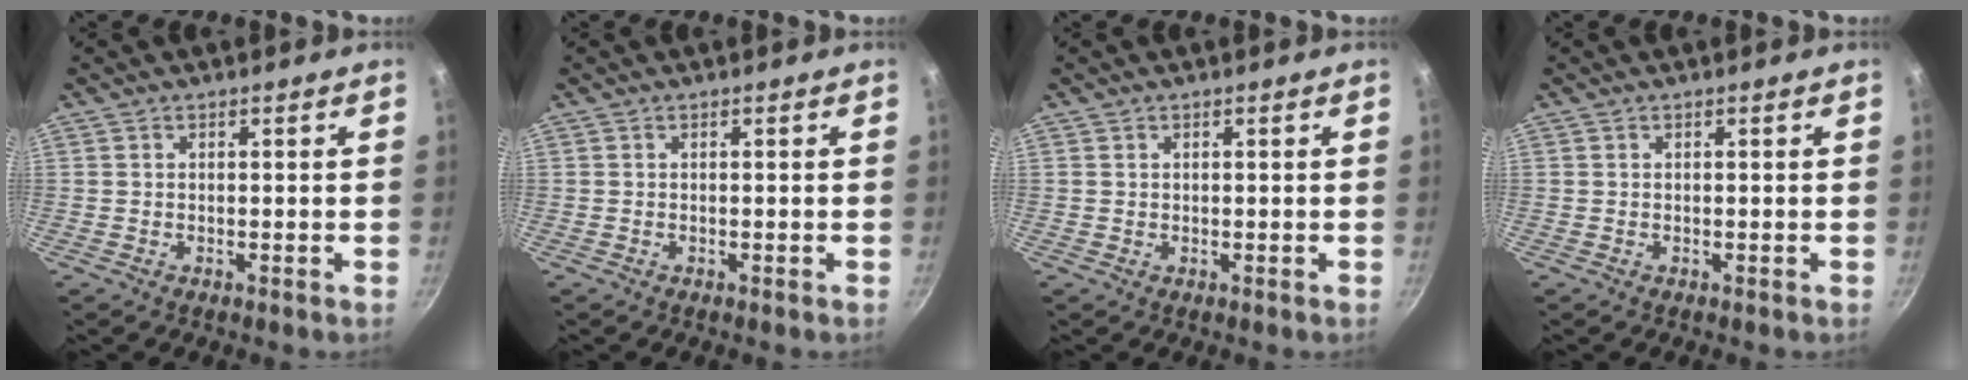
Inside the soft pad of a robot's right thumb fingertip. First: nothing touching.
{"total": 0.0}
{"total": 0.6, "force": [0.2, 0.5, 0.0], "torque": [0.008, 0.001, 0.001]}
{"total": 0.0}